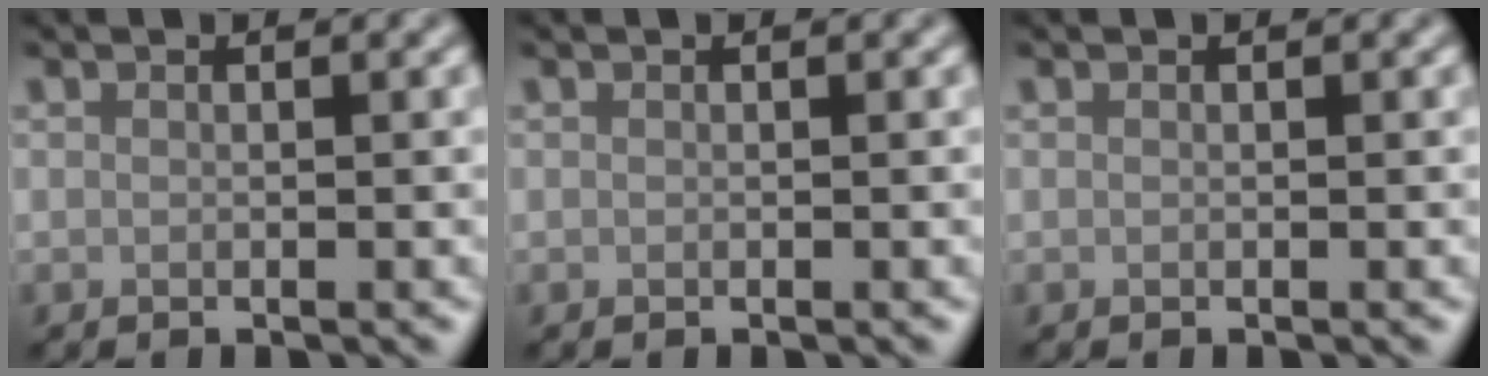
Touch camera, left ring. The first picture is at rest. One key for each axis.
{"total": 0.0}
{"total": 0.0}